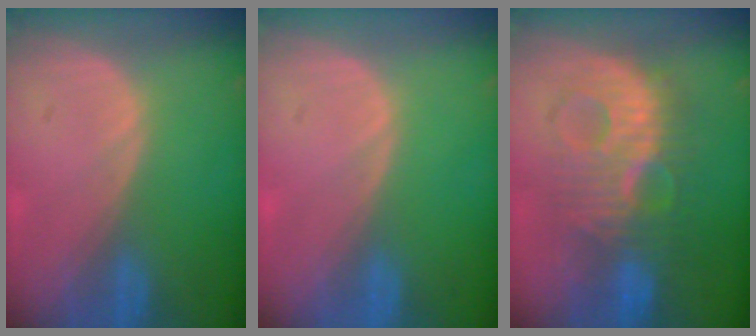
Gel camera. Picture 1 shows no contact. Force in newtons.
{"total": 0.0}
{"total": 9.6, "press": 9.6, "slide": 0.1}